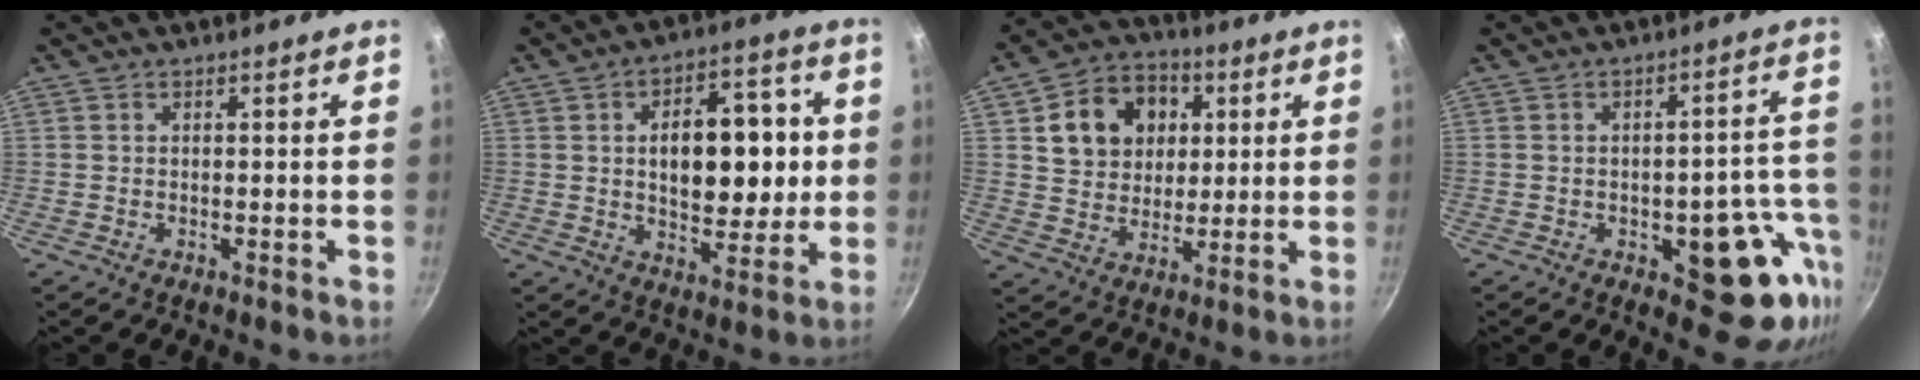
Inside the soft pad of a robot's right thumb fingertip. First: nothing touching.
{"total": 16.5, "force": [1.5, 9.7, 13.2], "torque": [-0.144, 0.006, 0.022]}
{"total": 13.7, "force": [3.7, 11.3, 6.8], "torque": [-0.086, 0.008, 0.061]}
{"total": 14.3, "force": [-4.9, 6.7, 11.7], "torque": [-0.073, 0.026, -0.061]}